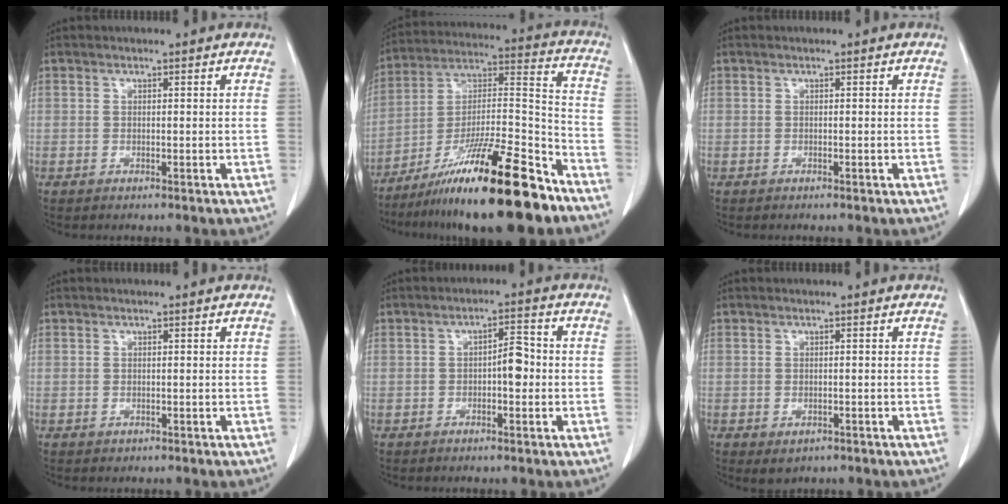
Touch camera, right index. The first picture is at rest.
{"total": 22.6, "force": [-15.9, 1.8, 16.0], "torque": [-0.253, -0.012, -0.269]}
{"total": 0.0}
{"total": 0.5, "force": [0.0, 0.5, 0.0], "torque": [0.004, 0.004, -0.003]}
{"total": 3.6, "force": [-0.5, 1.3, 3.3], "torque": [-0.045, 0.009, -0.010]}
{"total": 1.8, "force": [-0.9, 1.2, 1.0], "torque": [-0.012, -0.002, -0.002]}